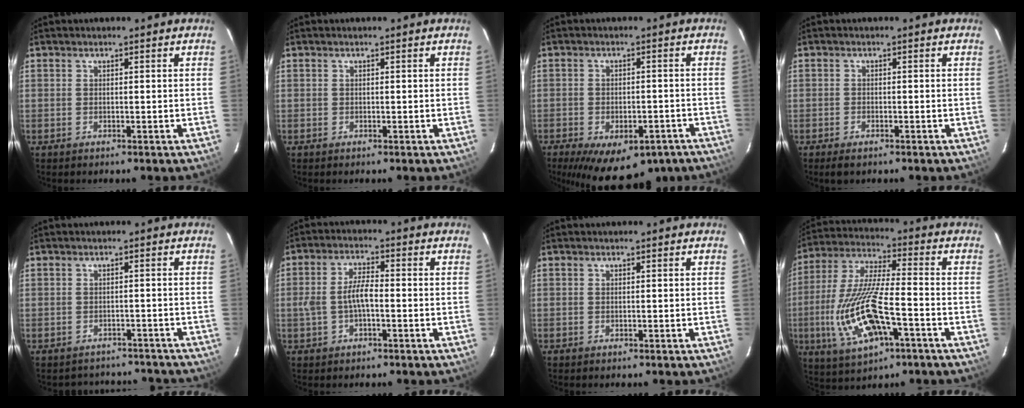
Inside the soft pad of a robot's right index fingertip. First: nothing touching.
{"total": 0.0}
{"total": 16.4, "force": [-10.8, 7.9, 9.6], "torque": [-0.185, -0.019, -0.134]}
{"total": 2.1, "force": [-1.6, 0.9, 1.1], "torque": [-0.027, -0.004, -0.030]}
{"total": 7.8, "force": [-6.8, 3.8, 1.1], "torque": [-0.015, 0.027, -0.079]}
{"total": 5.3, "force": [-1.2, 2.1, 4.8], "torque": [-0.098, 0.010, -0.021]}
{"total": 0.0}
{"total": 17.2, "force": [-5.7, 5.4, 15.3], "torque": [-0.329, -0.014, -0.100]}